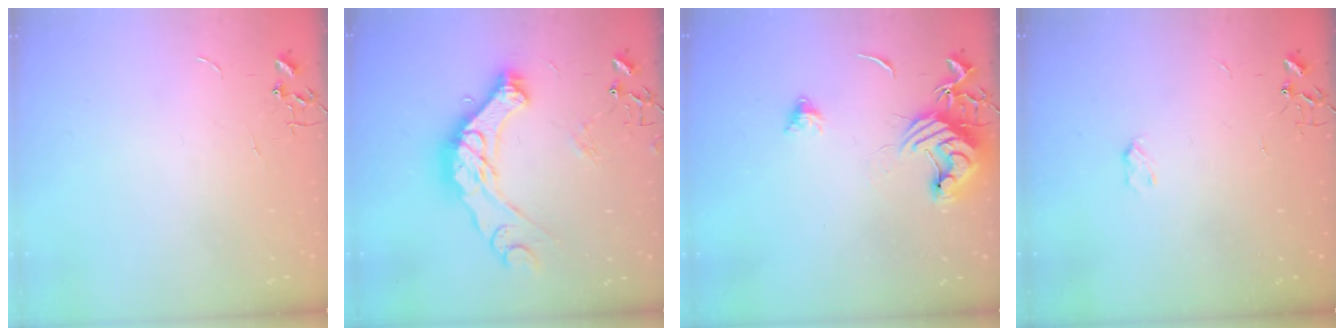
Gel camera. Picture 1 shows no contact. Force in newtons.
{"total": 19.0, "press": 18.9, "slide": 1.9}
{"total": 13.8, "press": 13.7, "slide": 1.6}
{"total": 2.8, "press": 2.8, "slide": 0.5}